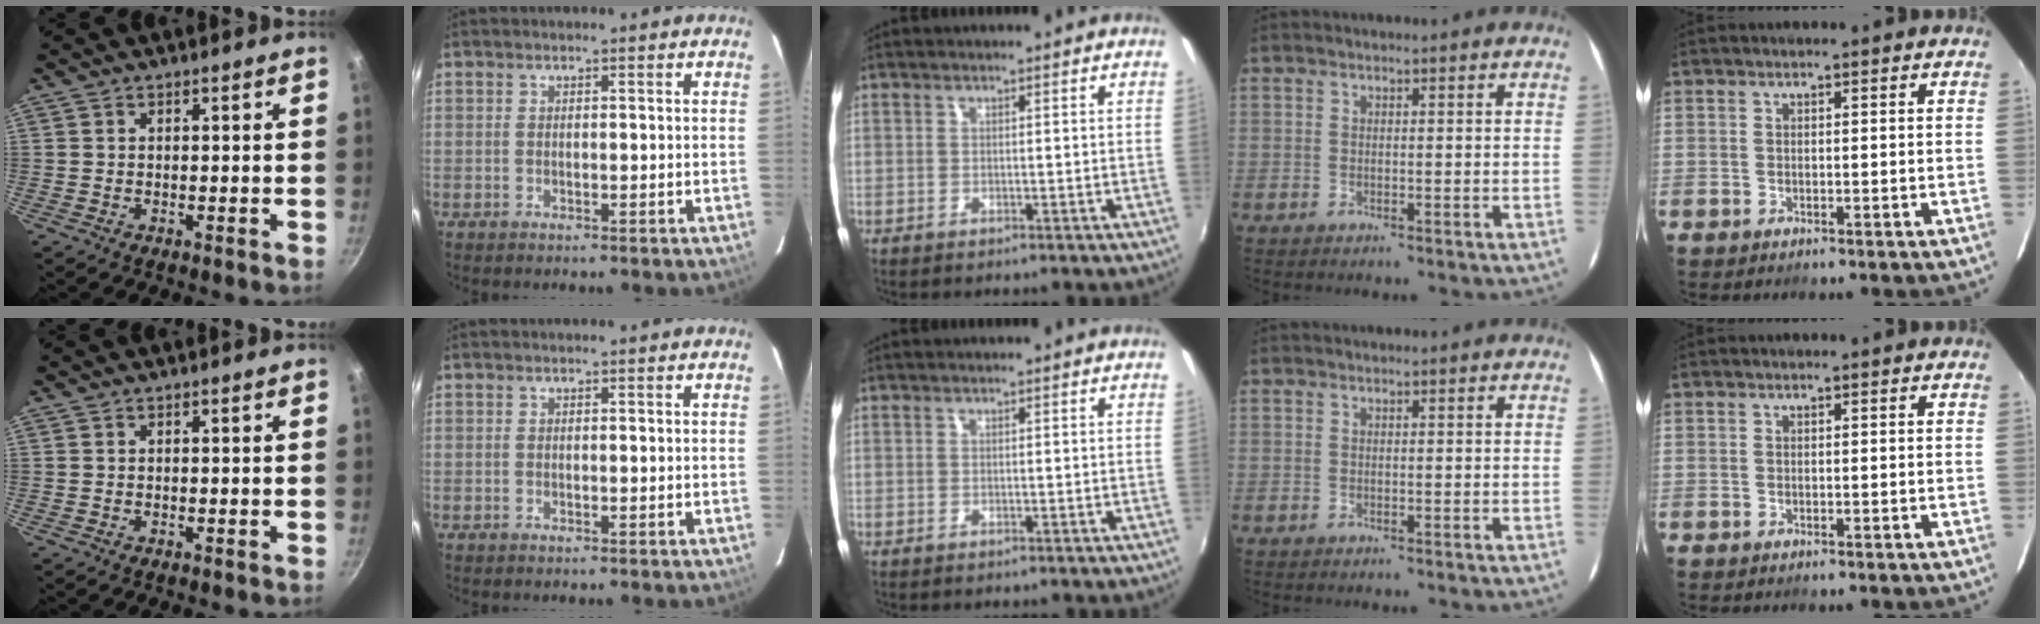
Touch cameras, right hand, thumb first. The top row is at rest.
{}